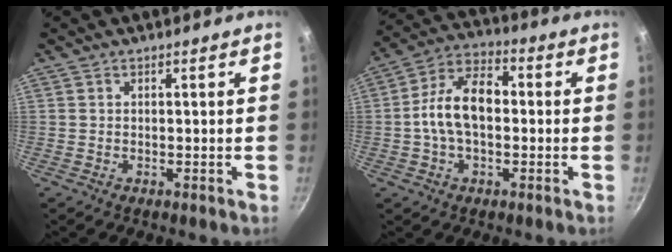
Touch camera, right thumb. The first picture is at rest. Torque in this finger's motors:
{"motor_torque": [0.46, 2.22, 1.50, -0.41, 0.13]}